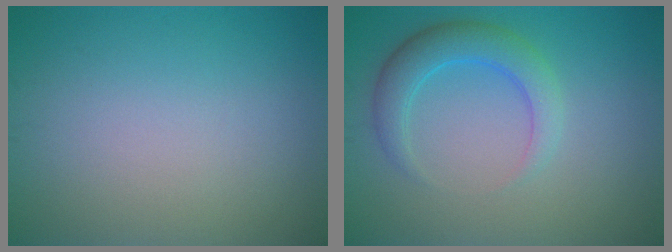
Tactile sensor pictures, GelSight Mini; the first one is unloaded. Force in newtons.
{"total": 3.6, "press": 3.6, "slide": 0.2}